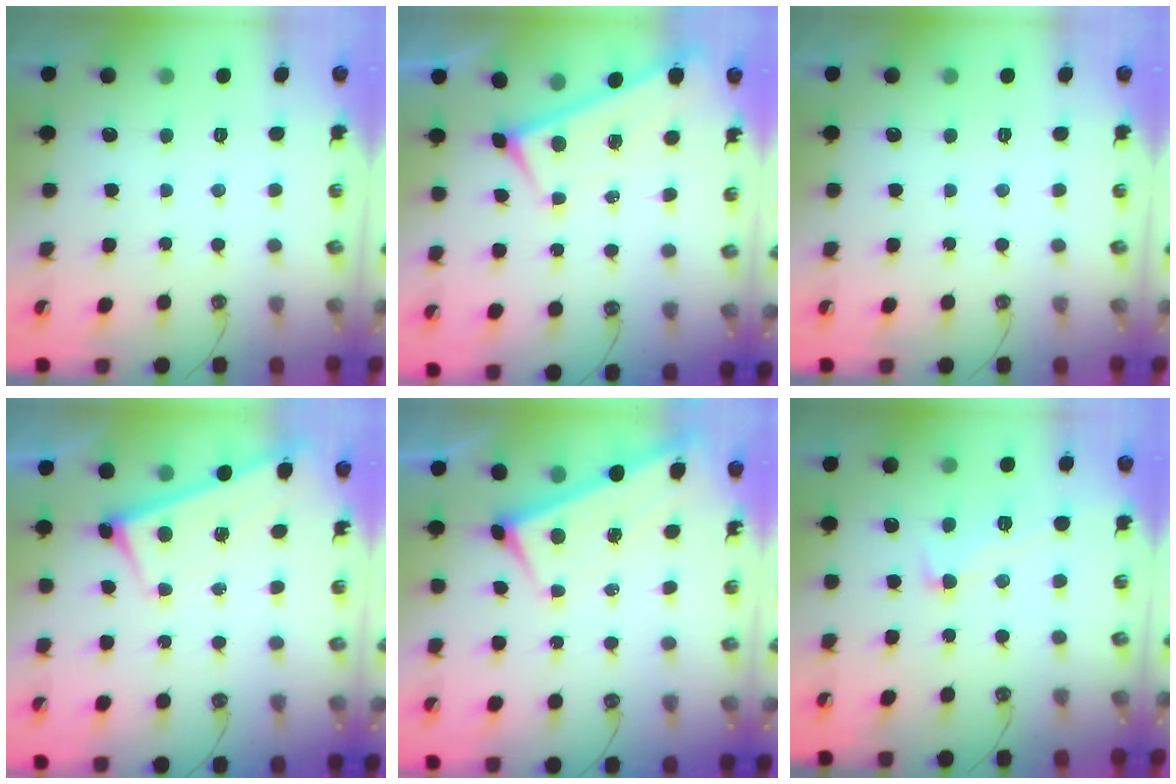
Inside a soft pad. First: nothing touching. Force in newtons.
{"total": 0.0}
{"total": 0.0}
{"total": 2.8, "press": 2.8, "slide": 0.4}
{"total": 0.9, "press": 0.3, "slide": 0.8}
{"total": 1.4, "press": 1.0, "slide": 1.0}